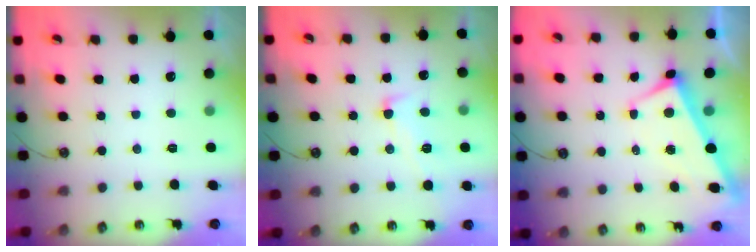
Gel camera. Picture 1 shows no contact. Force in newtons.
{"total": 2.1, "press": 1.8, "slide": 1.1}
{"total": 2.9, "press": 2.8, "slide": 0.9}